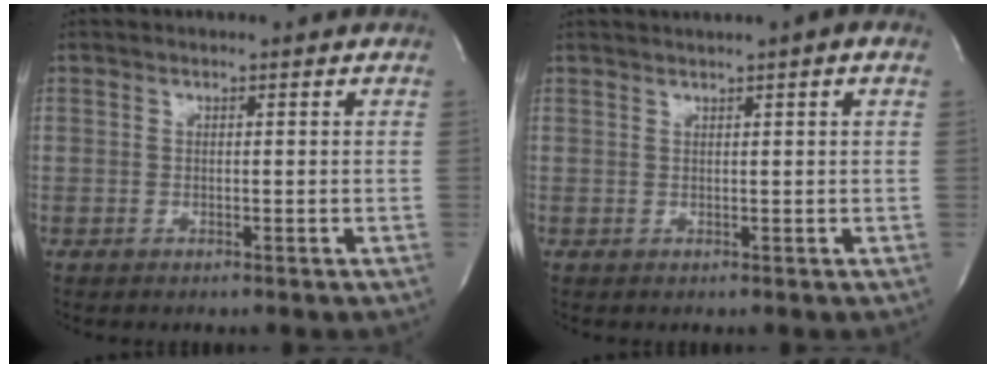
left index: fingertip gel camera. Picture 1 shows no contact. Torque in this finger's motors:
{"motor_torque": [0.30, -0.39, 0.87, 0.18]}